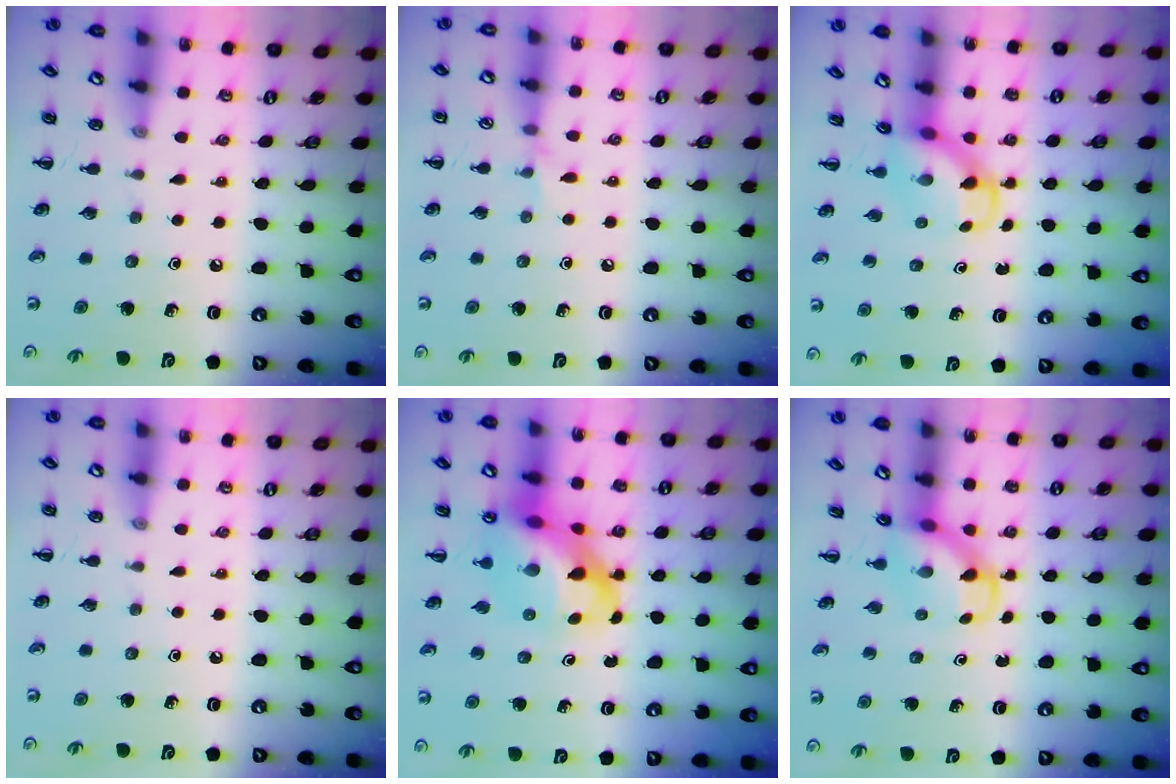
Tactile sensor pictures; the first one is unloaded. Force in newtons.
{"total": 4.6, "press": 4.4, "slide": 1.5}
{"total": 3.7, "press": 3.5, "slide": 1.1}
{"total": 0.0}
{"total": 11.8, "press": 11.3, "slide": 3.2}
{"total": 3.7, "press": 3.5, "slide": 1.1}